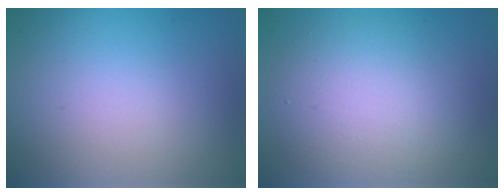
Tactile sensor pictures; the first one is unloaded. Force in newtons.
{"total": 5.4, "press": 5.4, "slide": 0.2}